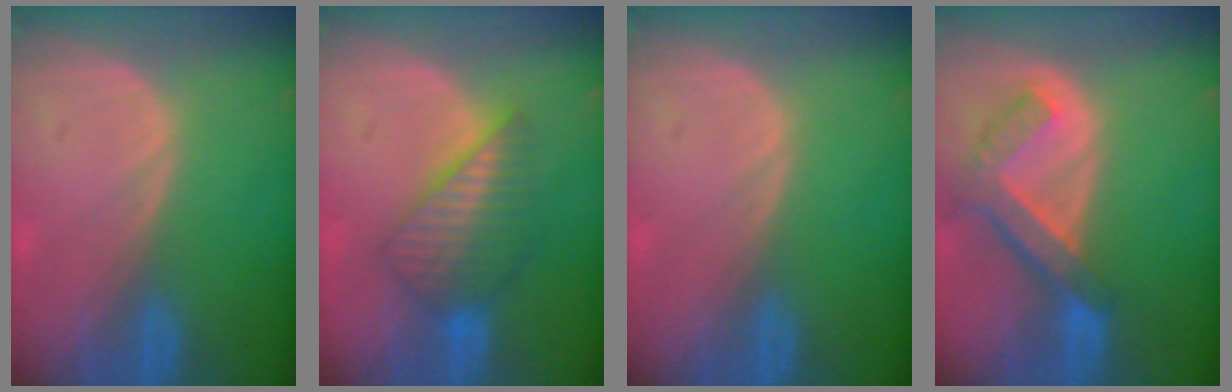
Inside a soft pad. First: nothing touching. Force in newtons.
{"total": 6.3, "press": 6.3, "slide": 0.2}
{"total": 0.0}
{"total": 7.7, "press": 6.6, "slide": 3.9}